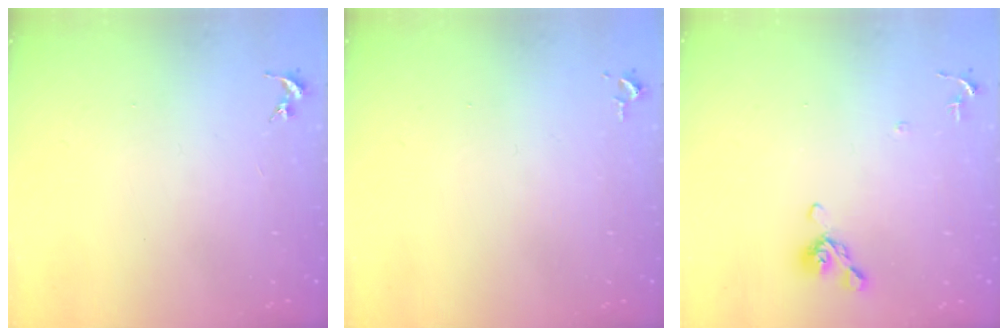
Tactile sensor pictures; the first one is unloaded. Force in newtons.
{"total": 2.6, "press": 2.6, "slide": 0.4}
{"total": 8.7, "press": 8.5, "slide": 1.8}